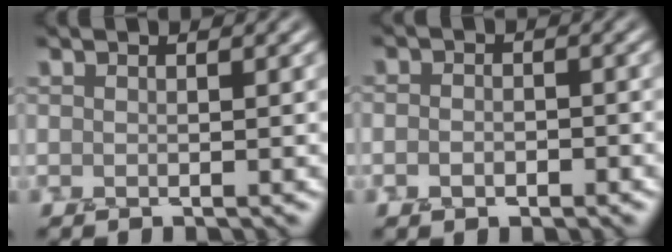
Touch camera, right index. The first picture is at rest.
{"total": 1.7, "force": [-0.6, 1.2, 1.1], "torque": [-0.008, 0.003, -0.011]}